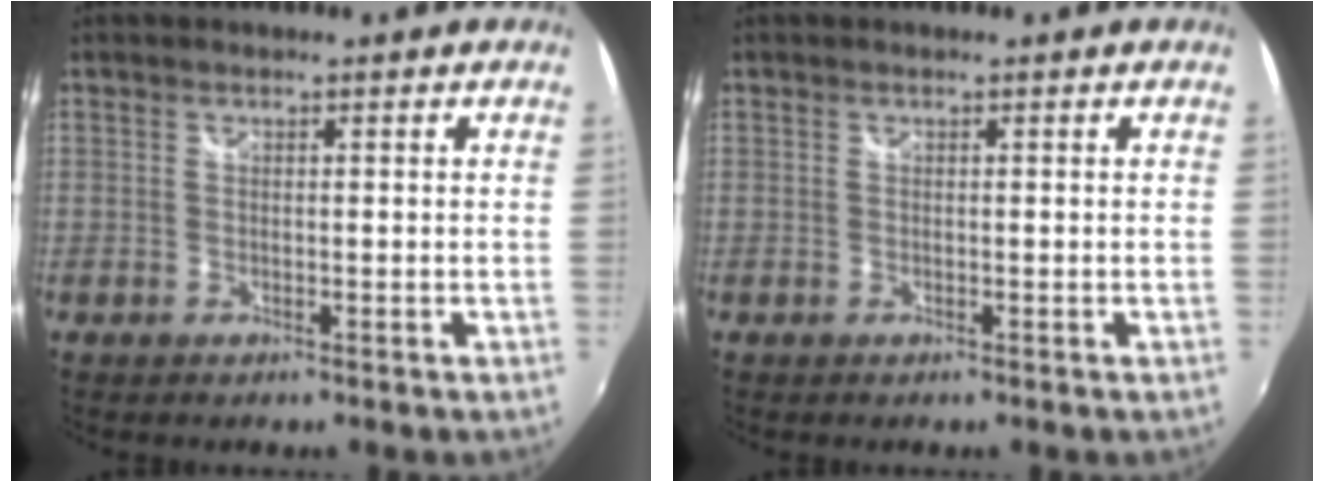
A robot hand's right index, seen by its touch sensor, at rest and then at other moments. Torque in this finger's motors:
{"motor_torque": [0.11, 0.09, -0.08, -0.01]}